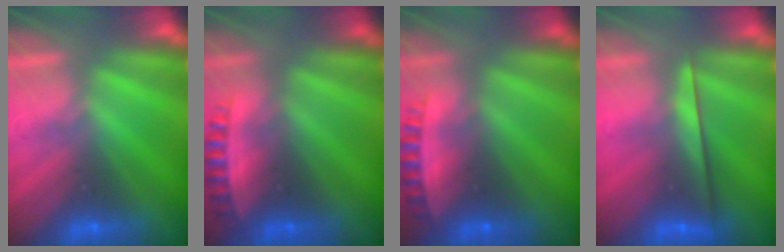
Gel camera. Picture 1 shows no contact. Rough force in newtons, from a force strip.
{"total": 2.9}
{"total": 2.6}
{"total": 2.3}